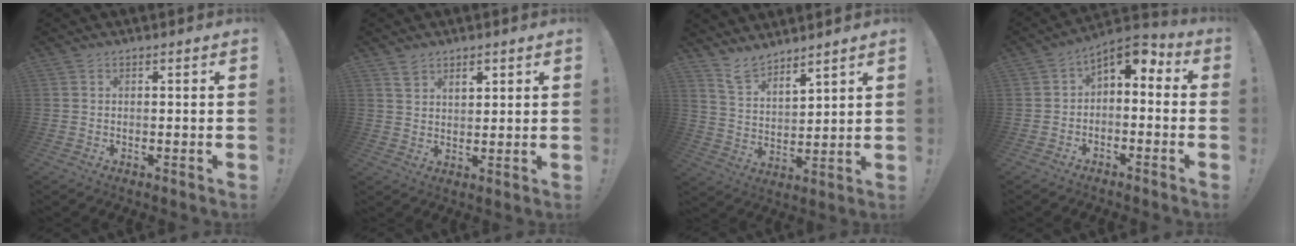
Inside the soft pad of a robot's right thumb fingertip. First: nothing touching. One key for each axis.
{"total": 4.9, "fx": 3.2, "fy": 3.0, "fz": 2.2, "tx": -0.027, "ty": -0.012, "tz": 0.057}
{"total": 8.8, "fx": 8.3, "fy": 2.3, "fz": 1.8, "tx": -0.050, "ty": -0.061, "tz": 0.161}
{"total": 5.5, "fx": 0.8, "fy": 3.4, "fz": 4.2, "tx": -0.057, "ty": -0.005, "tz": 0.018}